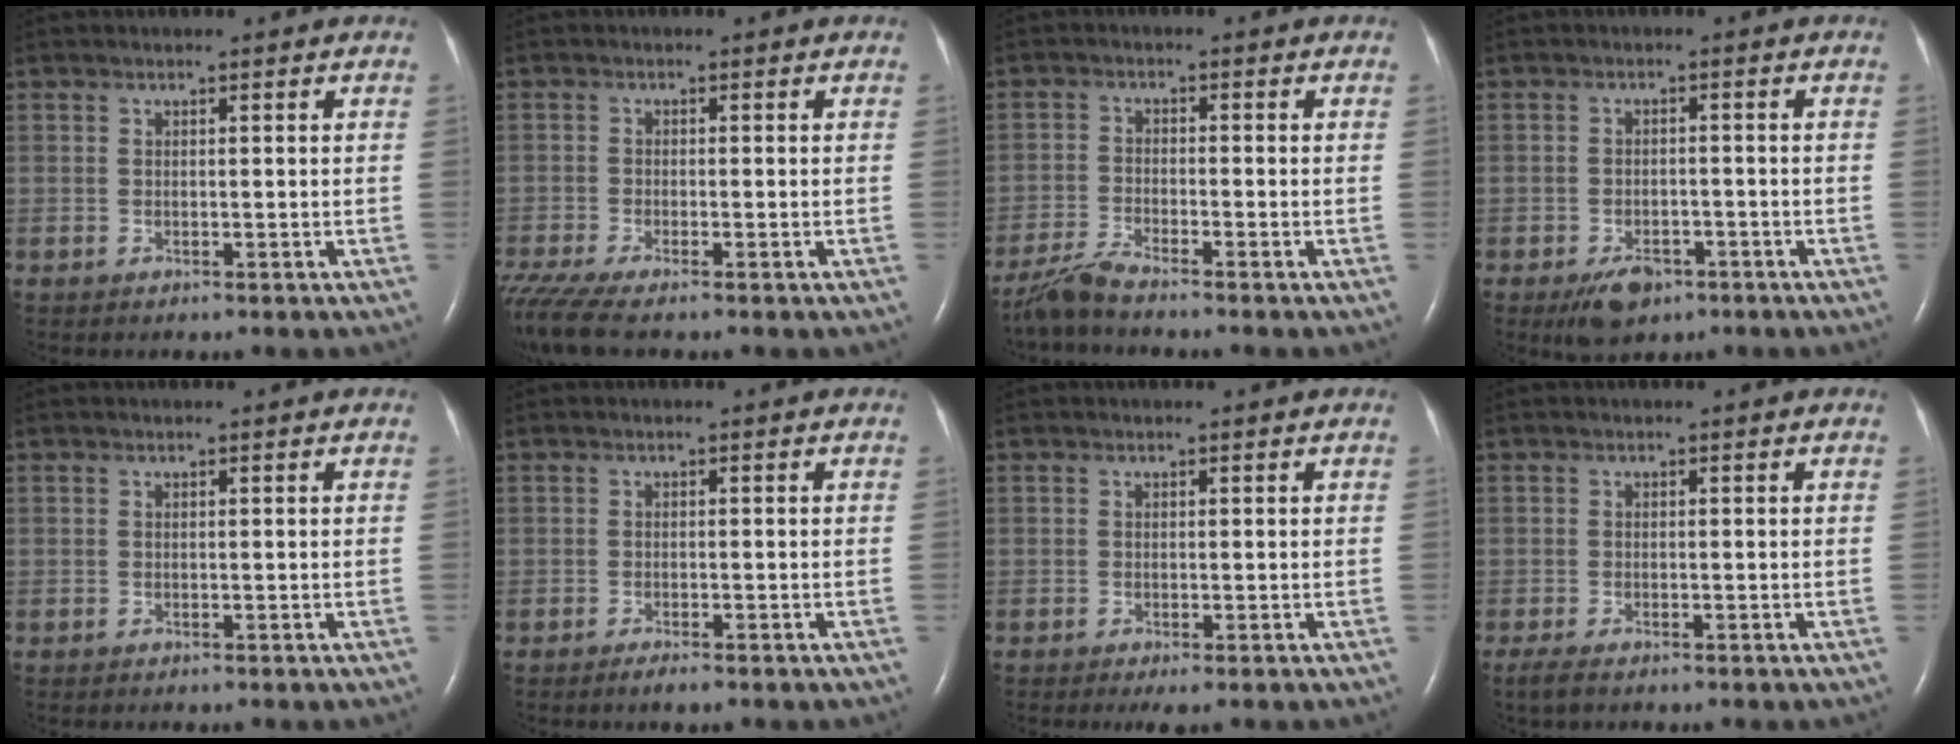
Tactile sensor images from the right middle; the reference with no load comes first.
{"total": 5.9, "force": [-4.7, 0.3, 3.7], "torque": [-0.078, -0.016, -0.084]}
{"total": 4.2, "force": [-3.8, -0.6, 1.6], "torque": [-0.043, -0.019, -0.081]}
{"total": 4.7, "force": [-3.0, 2.5, 2.6], "torque": [-0.050, -0.001, -0.042]}
{"total": 0.0}
{"total": 1.7, "force": [-1.2, 0.2, 1.2], "torque": [-0.027, -0.005, -0.017]}
{"total": 1.3, "force": [-0.6, 0.2, 1.1], "torque": [-0.019, -0.005, -0.008]}
{"total": 2.5, "force": [-1.8, 0.6, 1.7], "torque": [-0.038, -0.010, -0.025]}